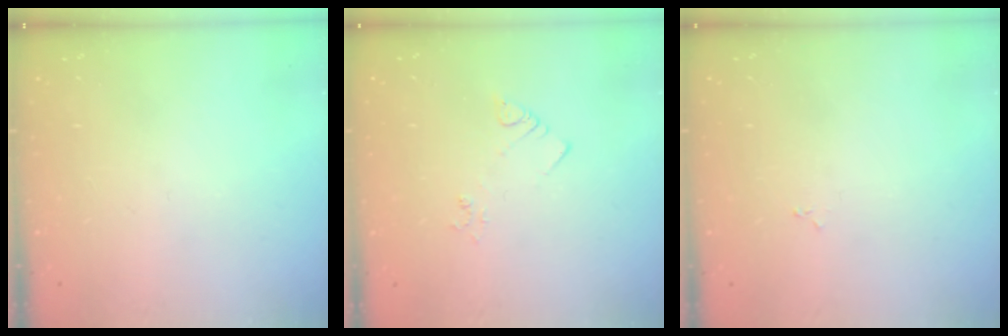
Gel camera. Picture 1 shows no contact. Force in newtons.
{"total": 2.4, "press": 2.4, "slide": 0.4}
{"total": 1.9, "press": 1.9, "slide": 0.3}